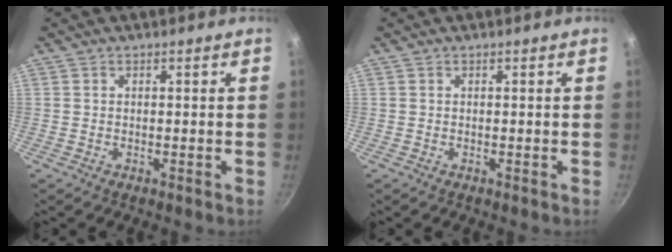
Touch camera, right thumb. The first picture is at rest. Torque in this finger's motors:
{"motor_torque": [0.00, 0.00, -0.01, 0.00, 0.01]}